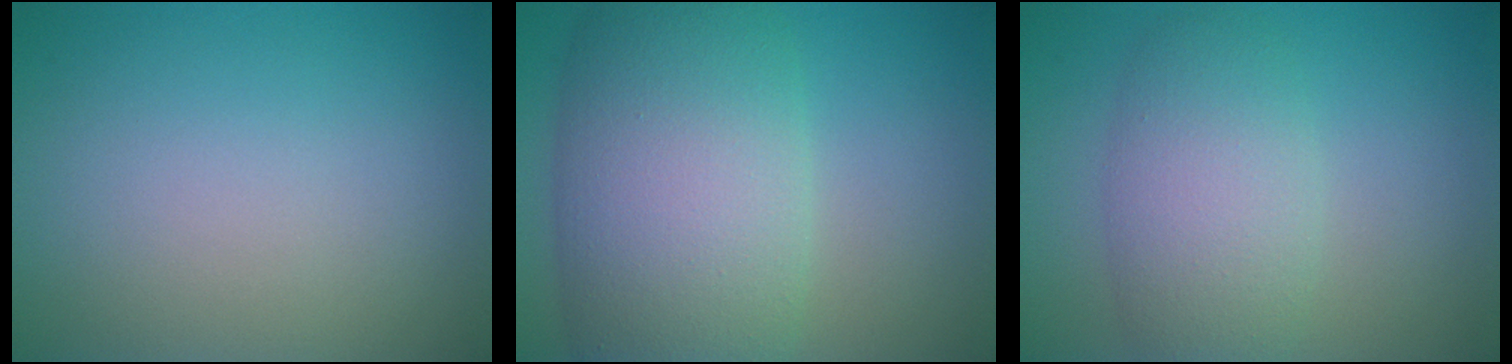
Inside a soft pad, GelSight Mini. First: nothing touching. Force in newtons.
{"total": 11.5, "press": 11.5, "slide": 0.6}
{"total": 5.2, "press": 5.2, "slide": 0.1}